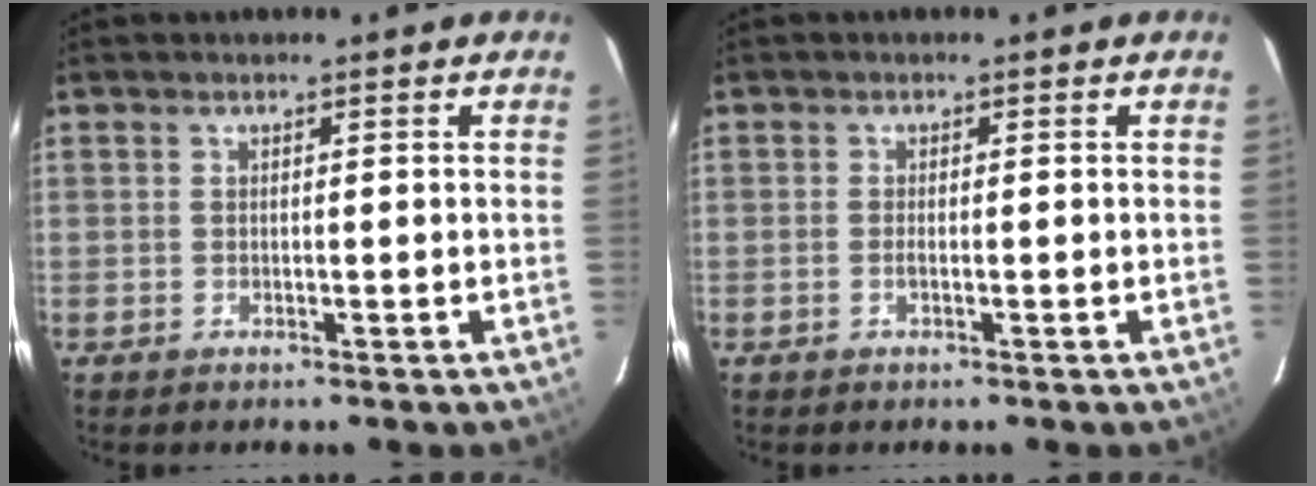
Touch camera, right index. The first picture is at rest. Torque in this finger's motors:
{"motor_torque": [-0.10, 0.01, -0.03, 0.00]}